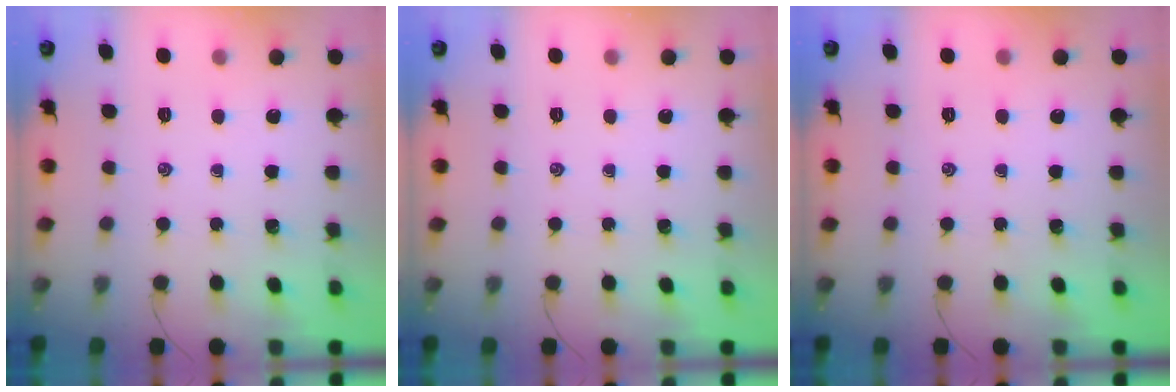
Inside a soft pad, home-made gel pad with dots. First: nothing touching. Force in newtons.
{"total": 0.0}
{"total": 0.0}